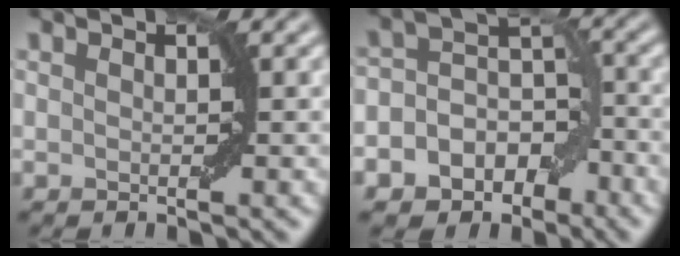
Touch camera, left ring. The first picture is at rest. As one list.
[{"total": 7.4, "force": [-3.8, 5.7, 2.8], "torque": [-0.019, 0.011, -0.077]}]